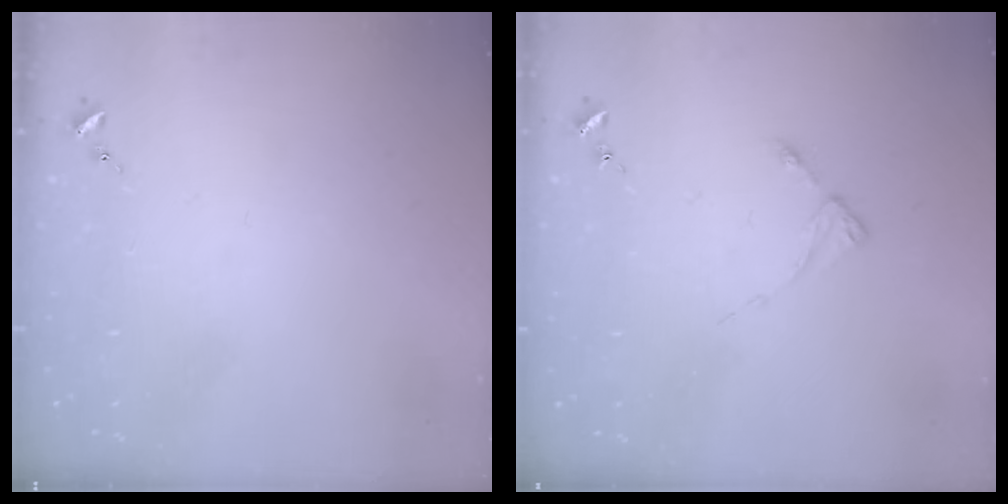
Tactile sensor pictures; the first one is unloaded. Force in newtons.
{"total": 2.9, "press": 2.8, "slide": 0.4}